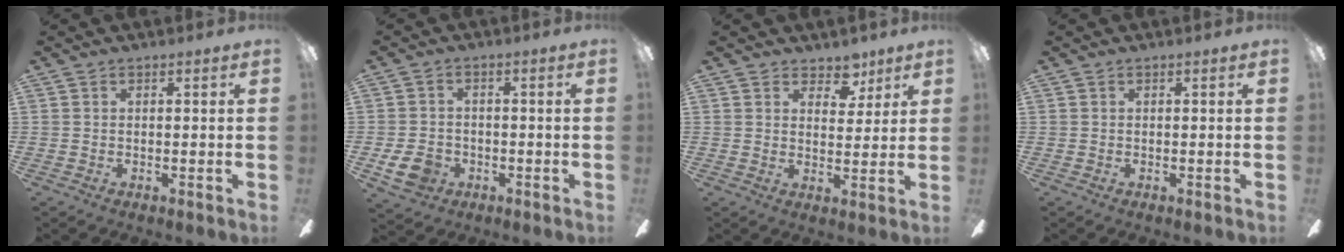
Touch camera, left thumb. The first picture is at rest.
{"total": 7.1, "force": [-2.5, 5.5, 3.7], "torque": [-0.084, 0.014, -0.048]}
{"total": 6.2, "force": [4.4, 3.7, 2.2], "torque": [-0.010, -0.027, 0.073]}
{"total": 0.0}